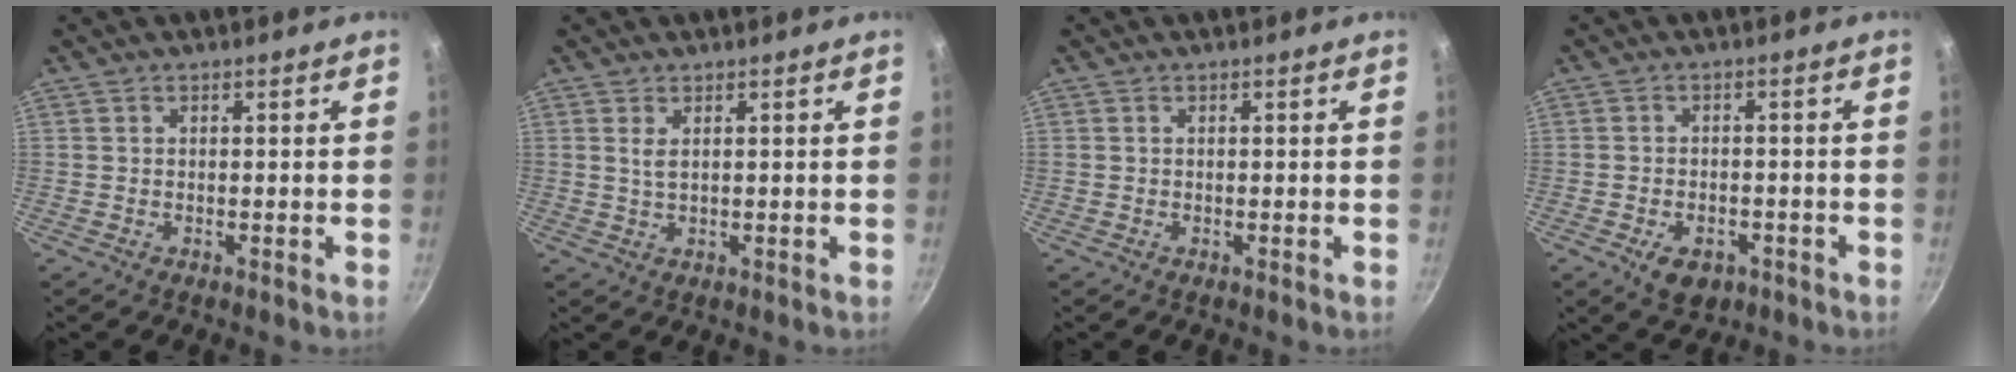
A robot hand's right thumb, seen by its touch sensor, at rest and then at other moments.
{"total": 1.9, "force": [0.7, 0.8, 1.5], "torque": [-0.030, -0.005, 0.015]}
{"total": 0.0}
{"total": 5.9, "force": [-2.8, 3.8, 3.5], "torque": [-0.044, 0.013, -0.035]}